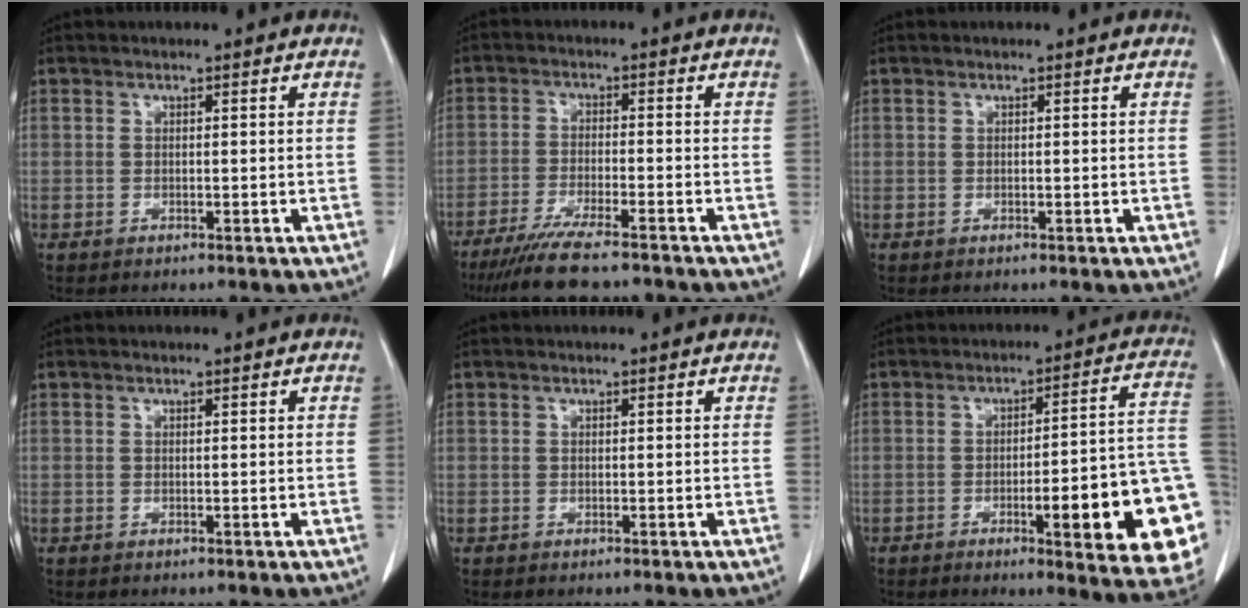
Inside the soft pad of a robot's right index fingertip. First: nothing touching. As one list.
[{"total": 10.5, "force": [-8.9, 0.7, 5.6], "torque": [-0.090, -0.026, -0.142]}, {"total": 0.0}, {"total": 0.0}, {"total": 0.0}, {"total": 18.5, "force": [-5.0, 2.0, 17.7], "torque": [-0.128, 0.015, -0.054]}]